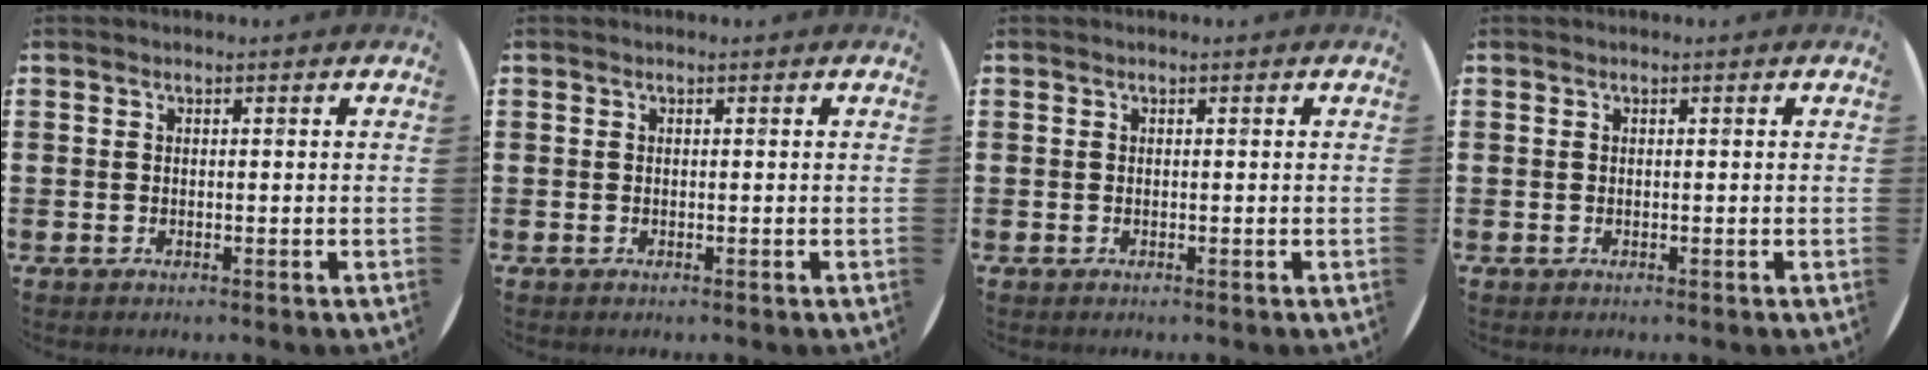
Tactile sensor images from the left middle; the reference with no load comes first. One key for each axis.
{"total": 0.0}
{"total": 0.0}
{"total": 0.0}